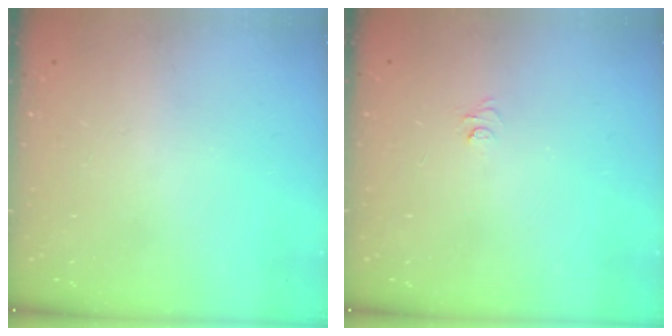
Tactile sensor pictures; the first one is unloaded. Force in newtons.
{"total": 4.0, "press": 4.0, "slide": 0.4}